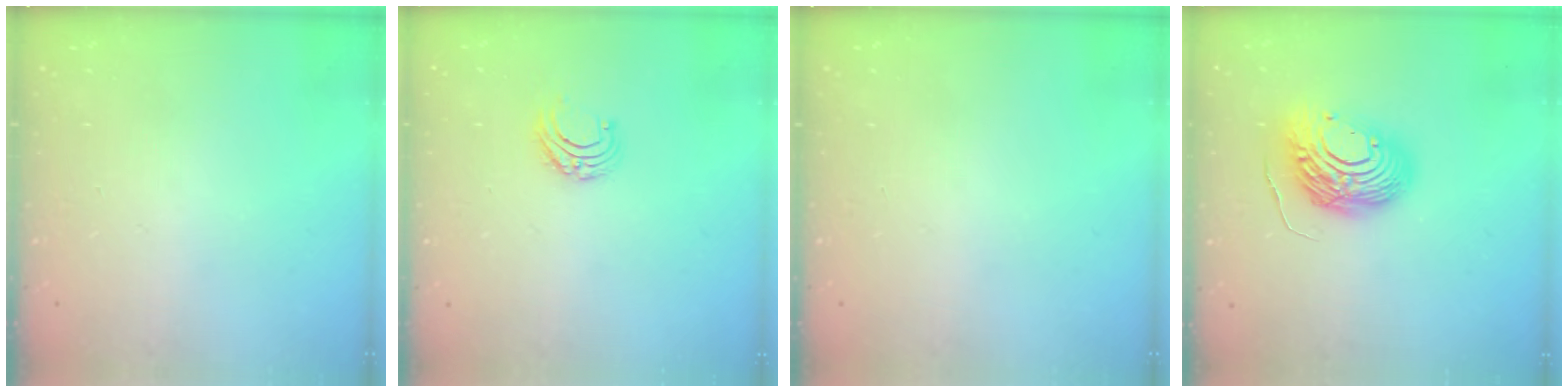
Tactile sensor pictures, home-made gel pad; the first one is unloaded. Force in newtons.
{"total": 5.2, "press": 5.2, "slide": 0.5}
{"total": 0.0}
{"total": 13.0, "press": 13.0, "slide": 1.1}